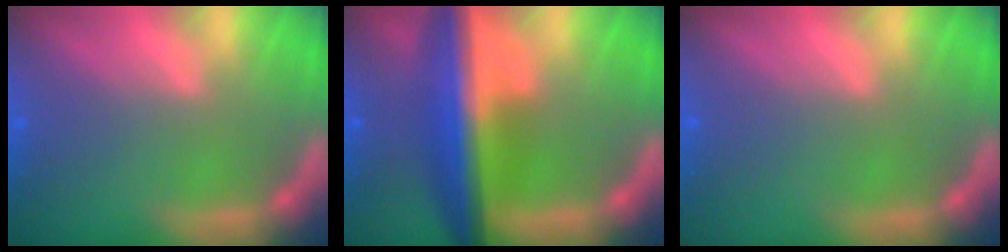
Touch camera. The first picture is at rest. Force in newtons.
{"total": 9.5}
{"total": 0.0}